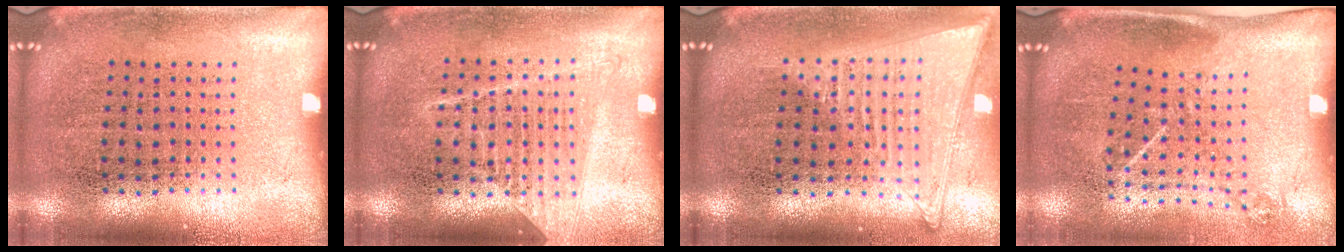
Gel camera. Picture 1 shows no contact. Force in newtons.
{"total": 1.2, "press": 1.1, "slide": 0.4}
{"total": 1.4, "press": 1.3, "slide": 0.5}
{"total": 1.2, "press": 0.9, "slide": 0.8}